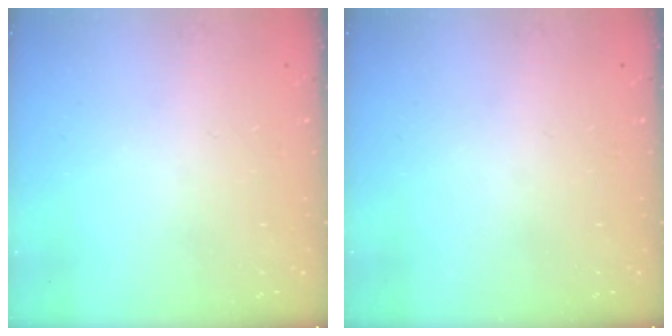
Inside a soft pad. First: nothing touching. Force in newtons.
{"total": 0.0}